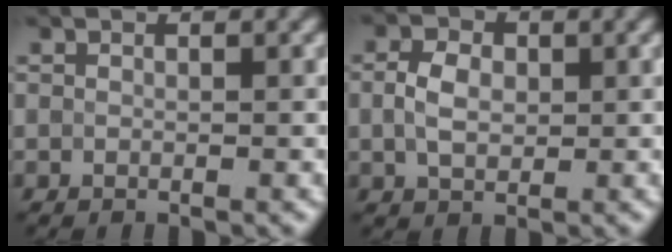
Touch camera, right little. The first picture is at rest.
{"total": 3.3, "force": [0.3, 2.2, 2.4], "torque": [-0.052, 0.007, 0.001]}